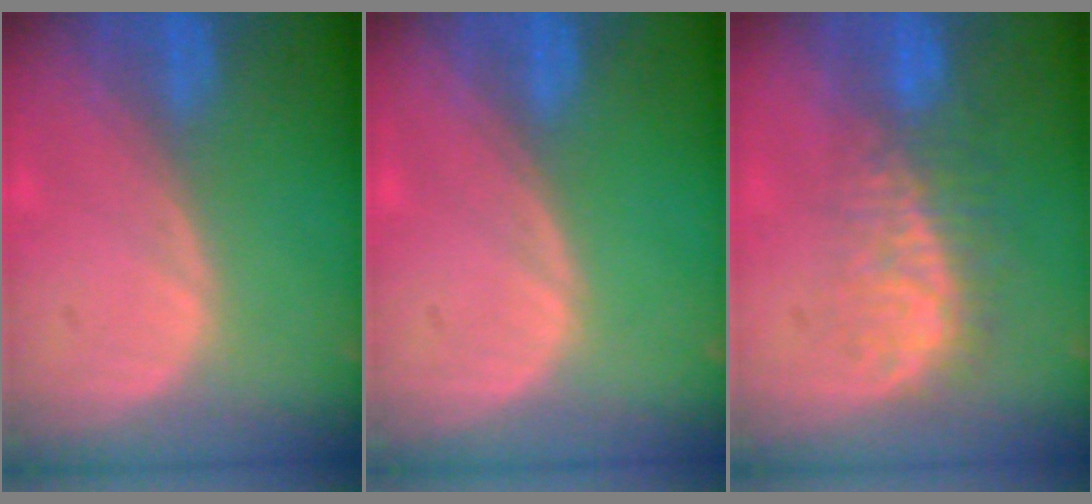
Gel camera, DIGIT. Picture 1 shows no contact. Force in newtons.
{"total": 0.0}
{"total": 7.6, "press": 7.3, "slide": 2.3}